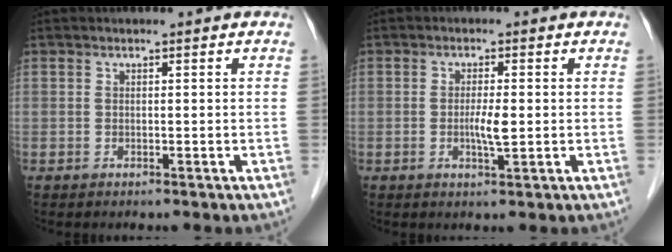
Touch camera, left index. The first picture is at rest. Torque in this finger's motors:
{"motor_torque": [0.44, 0.25, 0.08, 0.05]}